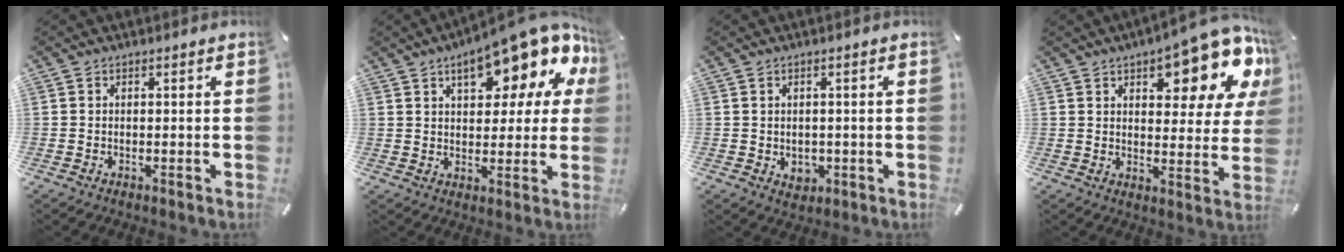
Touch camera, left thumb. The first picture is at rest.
{"total": 17.2, "force": [10.4, 7.2, 11.7], "torque": [-0.153, -0.063, 0.167]}
{"total": 3.1, "force": [-0.4, 2.8, 1.3], "torque": [-0.006, -0.003, -0.009]}
{"total": 16.4, "force": [9.5, 7.0, 11.4], "torque": [-0.132, -0.067, 0.155]}